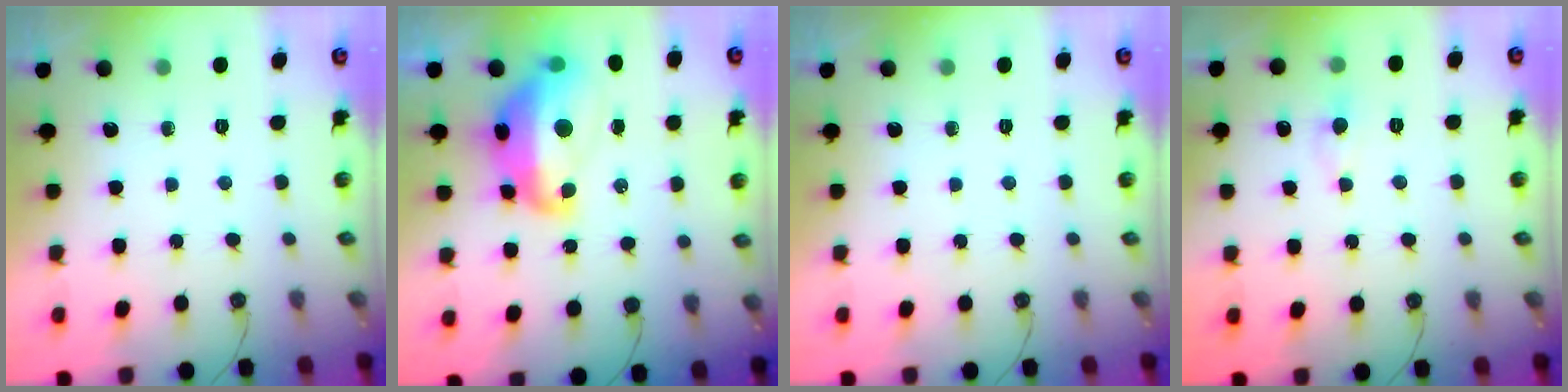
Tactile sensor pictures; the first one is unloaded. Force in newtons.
{"total": 11.5, "press": 11.4, "slide": 1.4}
{"total": 0.0}
{"total": 0.0}